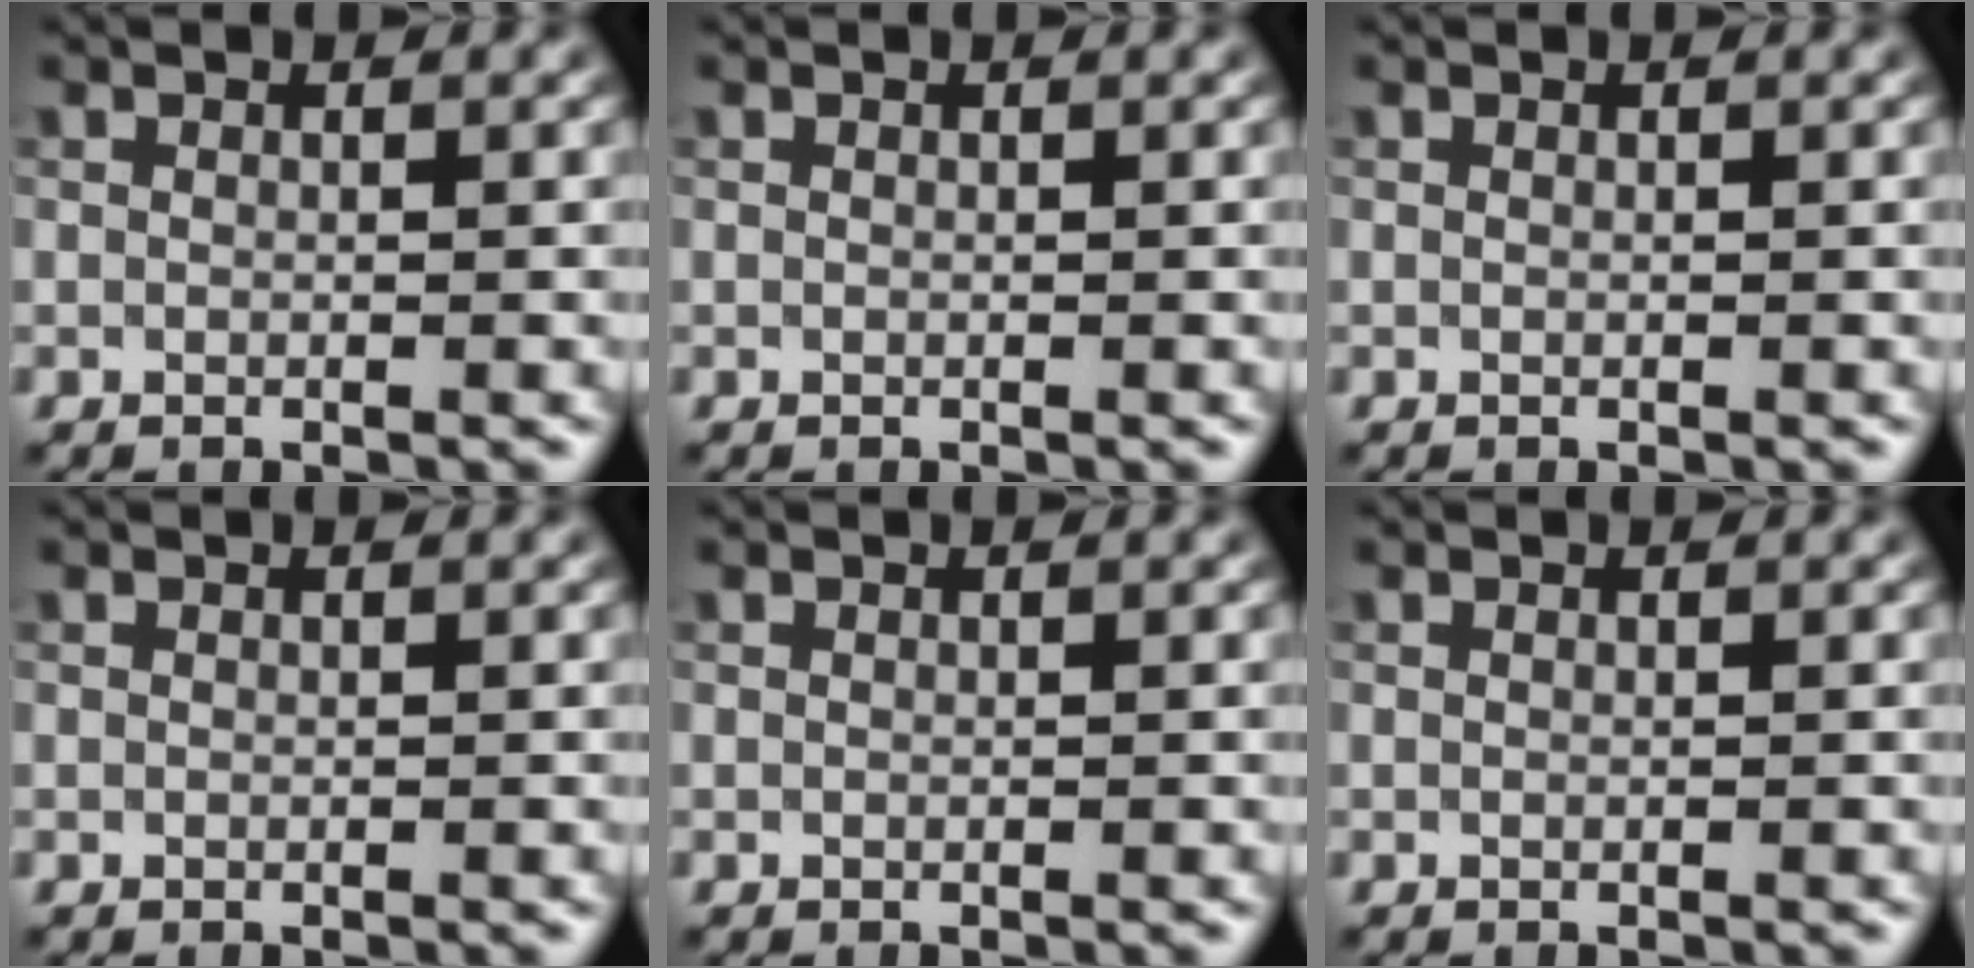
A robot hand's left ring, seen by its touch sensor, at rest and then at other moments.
{"total": 0.0}
{"total": 0.0}
{"total": 0.0}
{"total": 0.0}
{"total": 0.0}